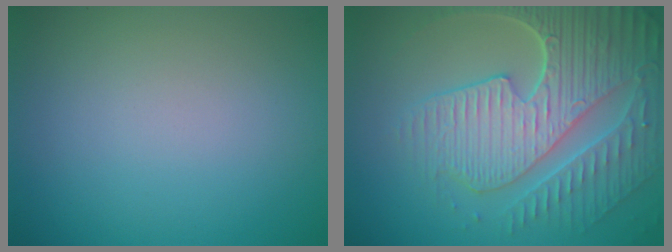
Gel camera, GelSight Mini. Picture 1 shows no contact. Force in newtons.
{"total": 8.9, "press": 6.3, "slide": 6.3}